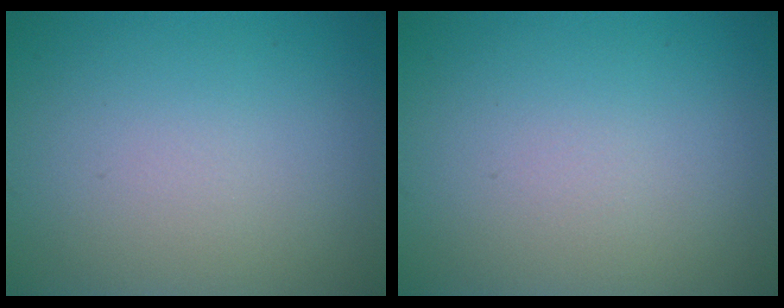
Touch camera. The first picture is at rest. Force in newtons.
{"total": 0.0}